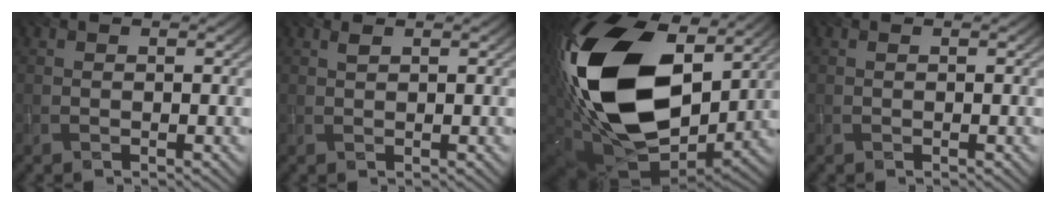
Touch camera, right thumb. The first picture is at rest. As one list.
[{"total": 0.7, "force": [0.5, 0.1, 0.5], "torque": [-0.013, 0.001, 0.011]}, {"total": 22.6, "force": [4.8, 14.8, 16.5], "torque": [-0.400, -0.013, 0.092]}, {"total": 0.0}]